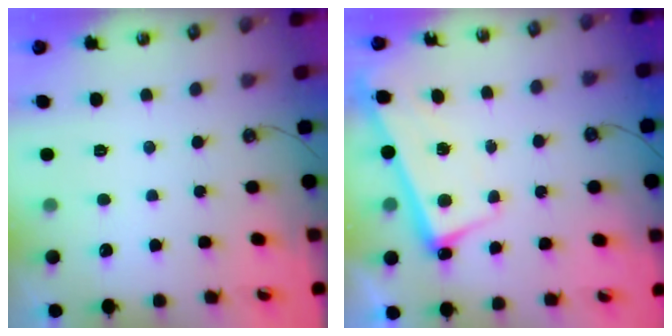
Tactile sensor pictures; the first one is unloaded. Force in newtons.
{"total": 2.6, "press": 2.5, "slide": 0.8}